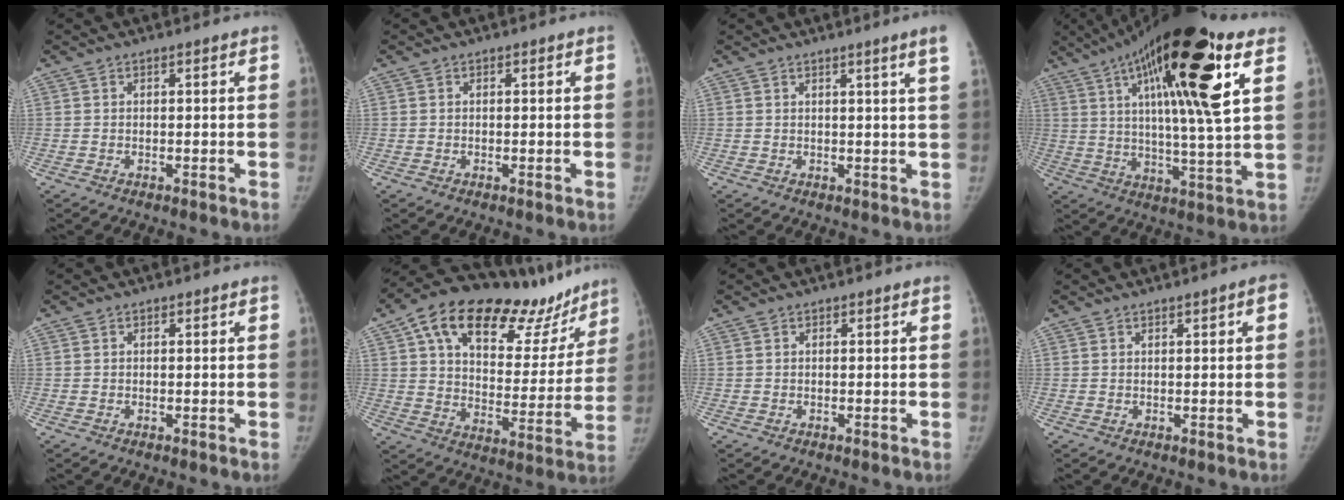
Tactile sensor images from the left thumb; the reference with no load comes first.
{"total": 0.0}
{"total": 4.0, "force": [2.4, -1.0, 3.0], "torque": [-0.041, -0.014, 0.031]}
{"total": 25.9, "force": [10.3, 5.5, 23.1], "torque": [-0.388, -0.003, 0.159]}
{"total": 0.0}
{"total": 28.3, "force": [18.8, 13.6, 16.3], "torque": [-0.204, -0.035, 0.280]}
{"total": 0.0}
{"total": 2.0, "force": [0.5, 0.6, 1.8], "torque": [-0.019, 0.005, 0.006]}